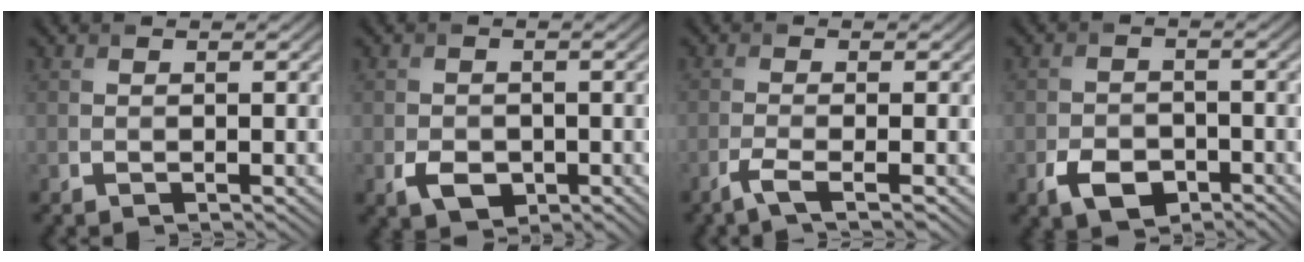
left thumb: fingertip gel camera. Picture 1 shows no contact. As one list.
[{"total": 3.3, "force": [-1.2, 2.5, 1.9], "torque": [-0.039, -0.013, -0.023]}, {"total": 2.8, "force": [-1.7, 0.4, 2.2], "torque": [-0.040, 0.003, -0.049]}, {"total": 4.8, "force": [-2.5, 3.1, 2.6], "torque": [-0.056, -0.012, -0.050]}]